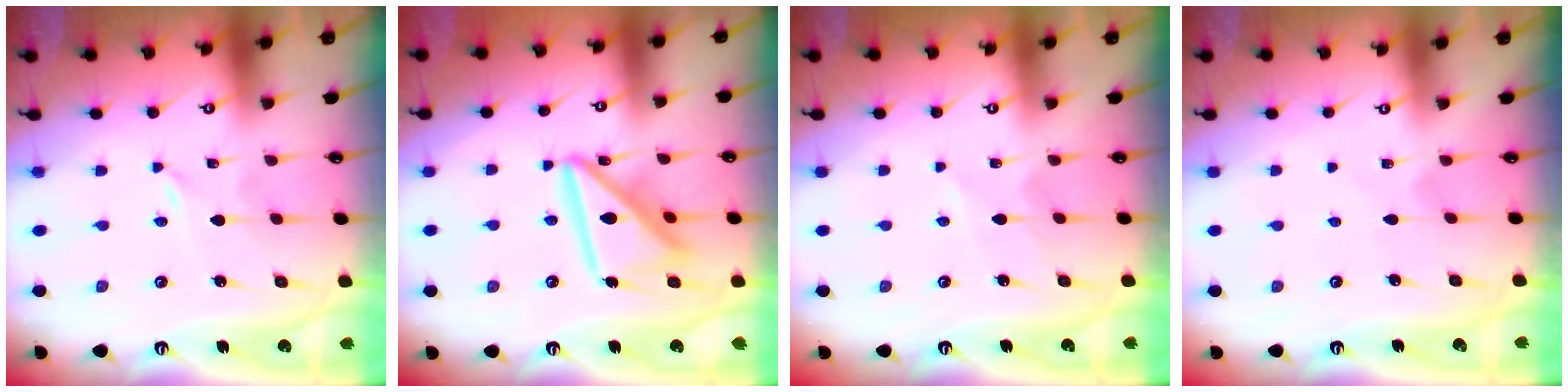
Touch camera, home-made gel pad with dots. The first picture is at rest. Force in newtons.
{"total": 15.0, "press": 14.9, "slide": 1.5}
{"total": 1.6, "press": 1.5, "slide": 0.3}
{"total": 2.6, "press": 2.6, "slide": 0.4}